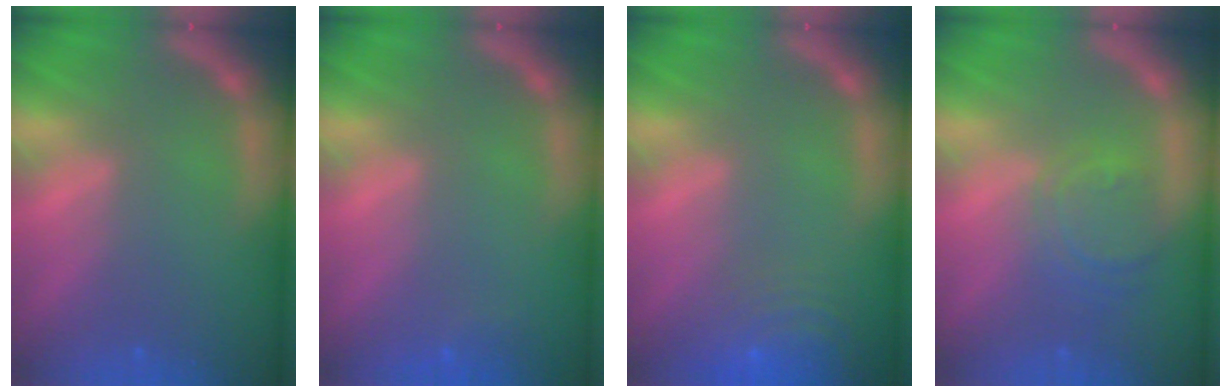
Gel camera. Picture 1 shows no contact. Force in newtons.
{"total": 0.9}
{"total": 8.5}
{"total": 4.0}